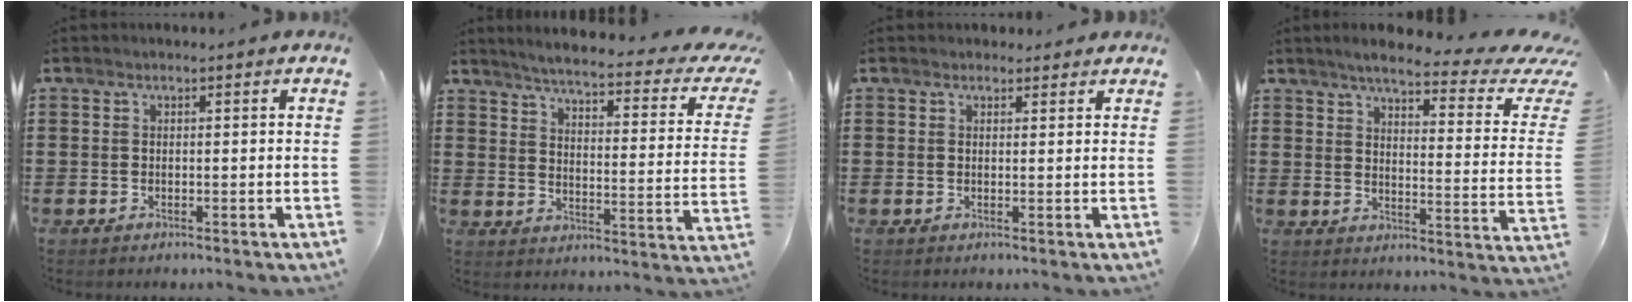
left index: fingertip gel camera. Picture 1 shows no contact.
{"total": 4.4, "force": [3.5, -0.3, 2.7], "torque": [-0.071, -0.031, 0.051]}
{"total": 1.4, "force": [1.2, 0.8, 0.2], "torque": [0.001, 0.002, 0.022]}
{"total": 5.8, "force": [4.3, 0.5, 3.8], "torque": [-0.077, -0.031, 0.064]}